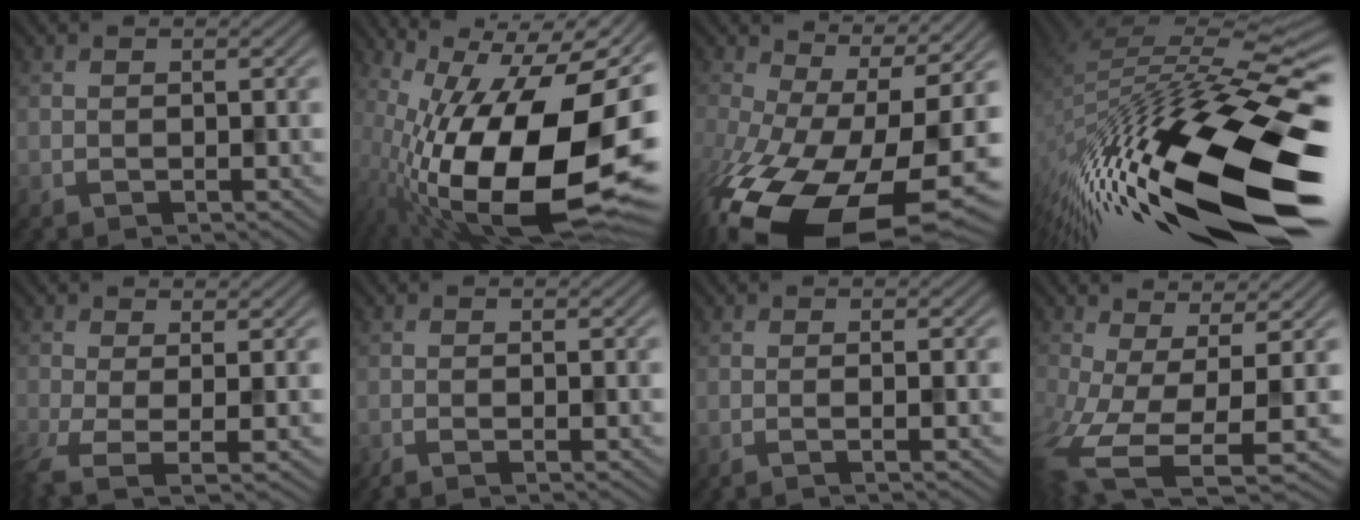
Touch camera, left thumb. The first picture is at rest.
{"total": 19.5, "force": [-3.3, 8.9, 17.0], "torque": [-0.284, -0.016, -0.049]}
{"total": 18.8, "force": [-6.7, 10.0, 14.5], "torque": [-0.289, -0.069, -0.078]}
{"total": 19.4, "force": [-8.4, 6.9, 16.1], "torque": [-0.313, -0.025, -0.140]}
{"total": 4.2, "force": [-0.9, 1.4, 3.8], "torque": [-0.090, -0.015, -0.014]}
{"total": 1.4, "force": [-0.5, 0.4, 1.2], "torque": [-0.014, 0.002, -0.015]}
{"total": 2.1, "force": [-0.4, 0.5, 2.0], "torque": [-0.023, 0.006, -0.013]}
{"total": 9.2, "force": [-2.4, 3.7, 8.0], "torque": [-0.193, -0.036, -0.027]}